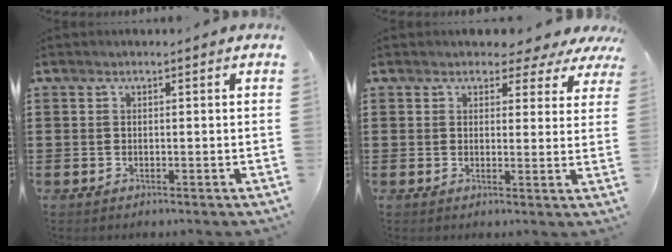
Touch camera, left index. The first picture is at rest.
{"total": 3.2, "force": [2.6, 1.8, 0.9], "torque": [-0.016, -0.006, 0.042]}